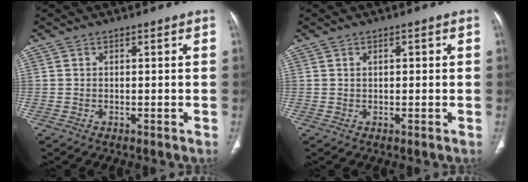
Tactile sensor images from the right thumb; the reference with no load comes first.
{"total": 1.4, "force": [0.4, 0.8, 1.1], "torque": [-0.018, 0.005, 0.007]}